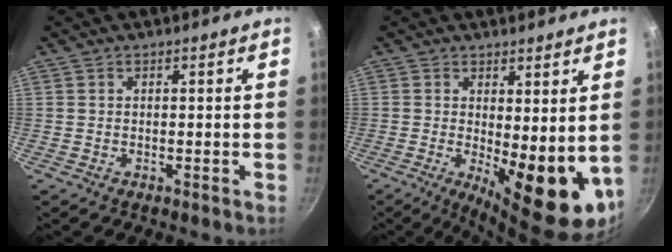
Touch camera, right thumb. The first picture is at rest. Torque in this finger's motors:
{"motor_torque": [-0.27, 1.26, 1.50, -0.32, 0.11]}